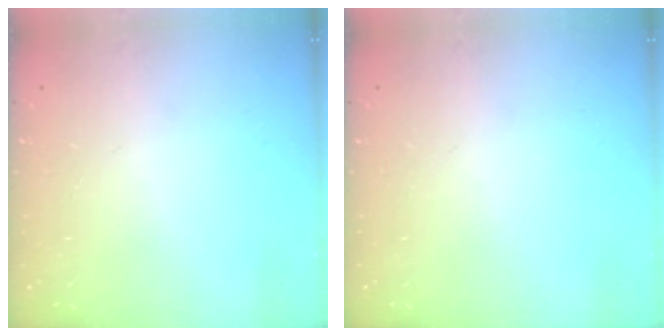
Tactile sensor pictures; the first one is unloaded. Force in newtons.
{"total": 0.0}